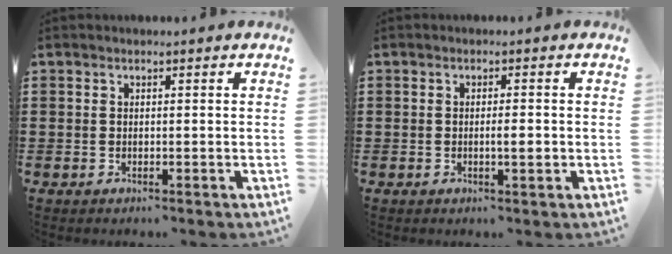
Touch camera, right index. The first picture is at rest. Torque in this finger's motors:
{"motor_torque": [0.78, -0.22, 0.01, 0.06]}